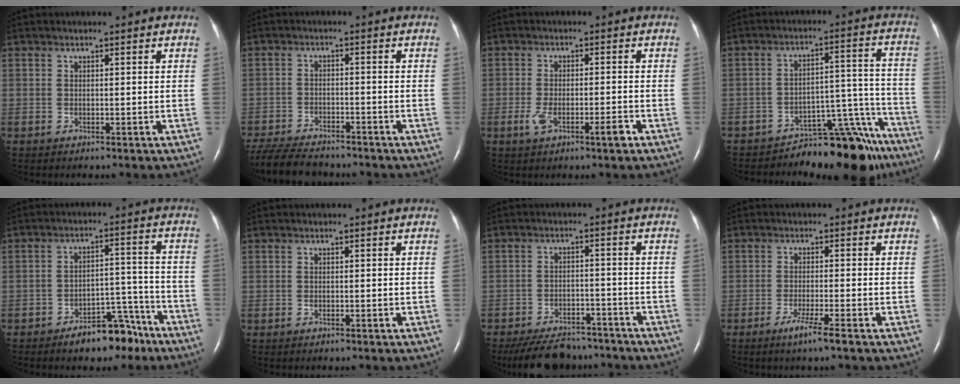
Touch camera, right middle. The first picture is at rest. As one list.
[{"total": 11.1, "force": [-9.8, 2.5, 4.5], "torque": [-0.084, -0.018, -0.156]}, {"total": 4.3, "force": [-2.1, 0.9, 3.7], "torque": [-0.074, -0.001, -0.038]}, {"total": 12.9, "force": [-12.1, 3.4, 3.3], "torque": [0.000, 0.067, -0.170]}, {"total": 8.0, "force": [-6.0, 3.4, 4.0], "torque": [-0.047, 0.025, -0.089]}, {"total": 0.0}, {"total": 11.4, "force": [-10.0, 4.2, 3.6], "torque": [-0.062, -0.001, -0.143]}, {"total": 3.7, "force": [-2.3, -0.6, 2.8], "torque": [-0.059, -0.012, -0.045]}]